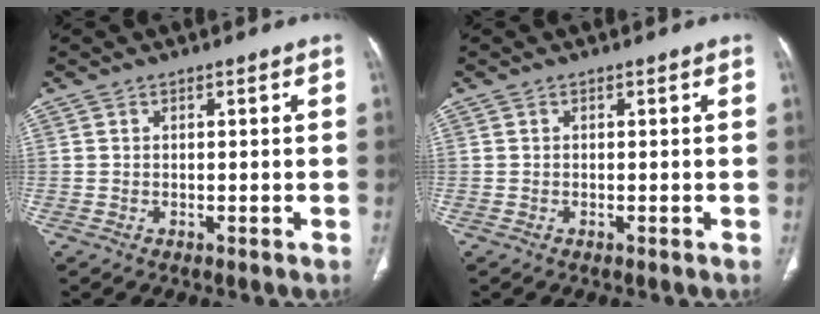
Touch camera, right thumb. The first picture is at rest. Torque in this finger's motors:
{"motor_torque": [-0.09, 0.00, 0.02, -0.02, 0.00]}